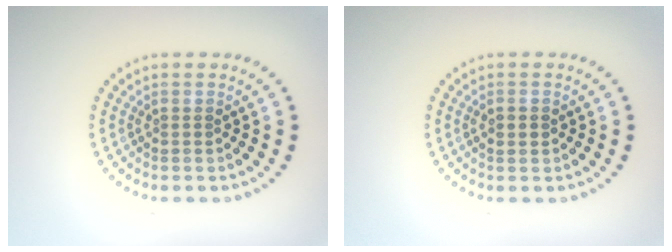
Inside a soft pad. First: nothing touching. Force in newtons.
{"total": 1.6, "press": 1.6, "slide": 0.2}